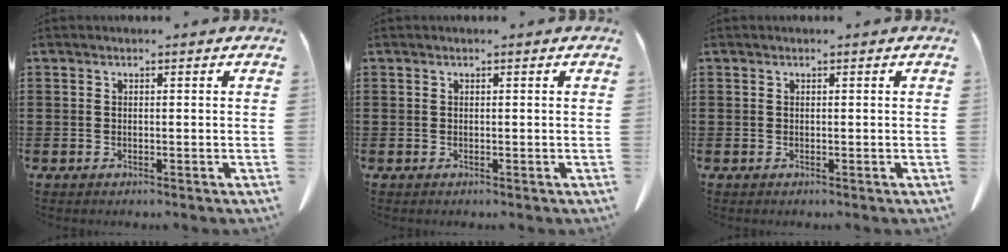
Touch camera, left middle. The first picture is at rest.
{"total": 0.0}
{"total": 0.0}